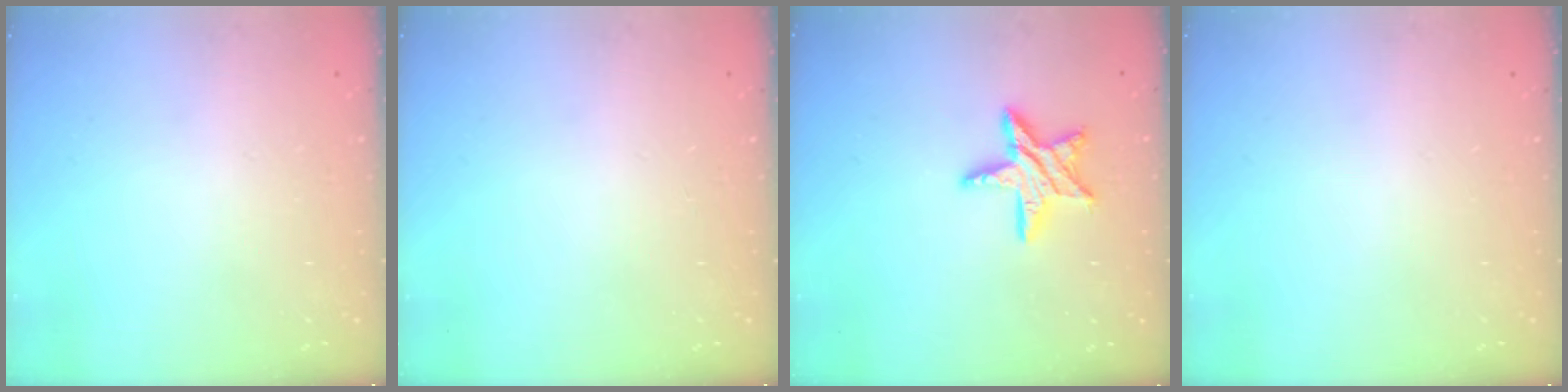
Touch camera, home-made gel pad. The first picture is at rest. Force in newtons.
{"total": 0.0}
{"total": 12.0, "press": 12.0, "slide": 0.8}
{"total": 0.0}